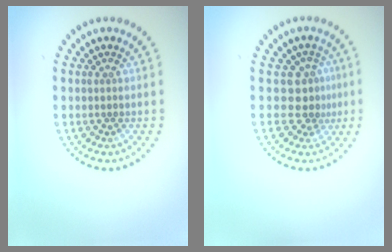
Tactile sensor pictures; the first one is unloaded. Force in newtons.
{"total": 2.7, "press": 2.0, "slide": 1.9}